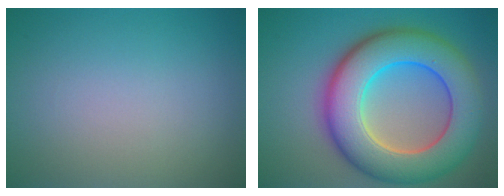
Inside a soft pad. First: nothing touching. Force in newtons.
{"total": 11.7, "press": 11.7, "slide": 0.4}